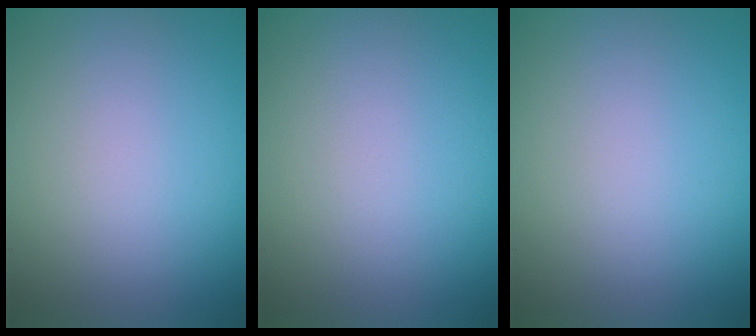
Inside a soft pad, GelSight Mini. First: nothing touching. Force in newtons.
{"total": 0.0}
{"total": 0.0}